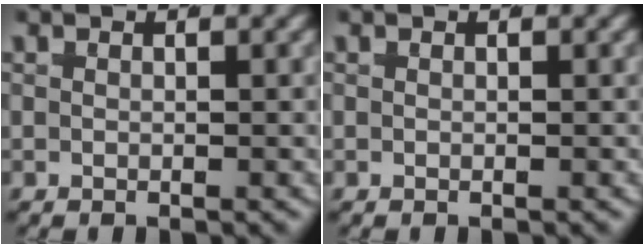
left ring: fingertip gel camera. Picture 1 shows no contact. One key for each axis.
{"total": 0.0}